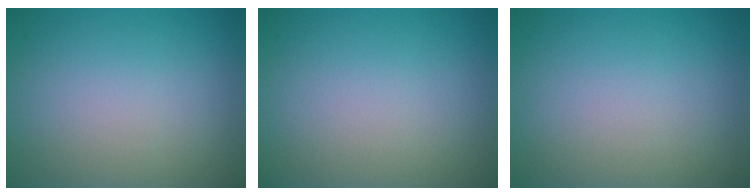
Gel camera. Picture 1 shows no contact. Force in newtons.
{"total": 0.0}
{"total": 0.0}